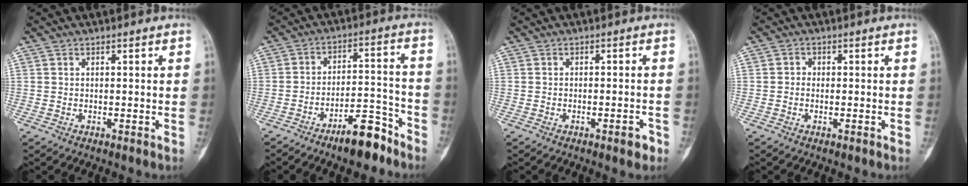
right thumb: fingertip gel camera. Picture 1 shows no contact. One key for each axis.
{"total": 9.8, "fx": -7.2, "fy": 3.2, "fz": 5.8, "tx": -0.080, "ty": 0.069, "tz": -0.121}
{"total": 2.5, "fx": -1.5, "fy": 0.8, "fz": 1.8, "tx": -0.022, "ty": 0.009, "tz": -0.022}
{"total": 1.1, "fx": -0.4, "fy": 0.9, "fz": 0.5, "tx": 0.002, "ty": 0.004, "tz": -0.013}